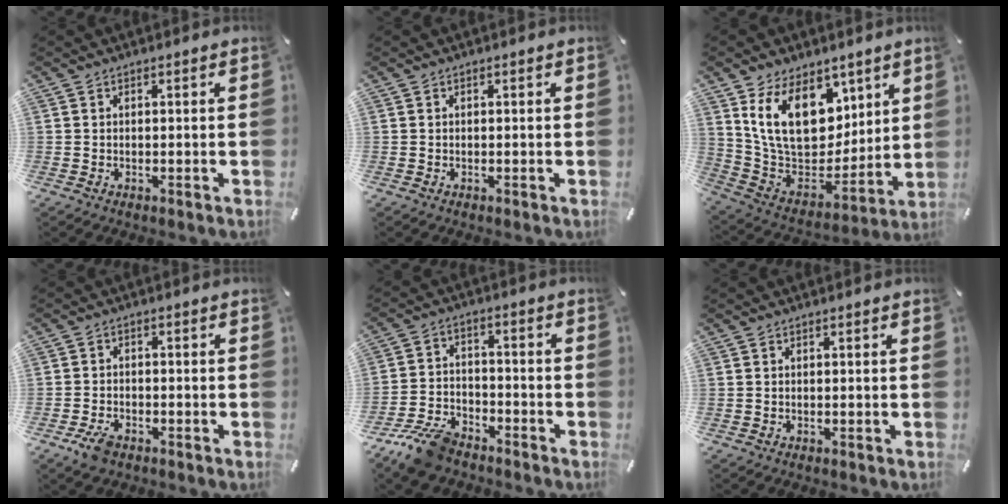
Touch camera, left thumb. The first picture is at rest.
{"total": 0.0}
{"total": 19.1, "force": [8.2, 13.0, 11.4], "torque": [-0.214, -0.051, 0.152]}
{"total": 4.3, "force": [-2.8, 2.4, 2.3], "torque": [-0.061, 0.008, -0.057]}
{"total": 10.5, "force": [-8.3, 4.7, 4.4], "torque": [-0.082, 0.044, -0.156]}
{"total": 0.0}